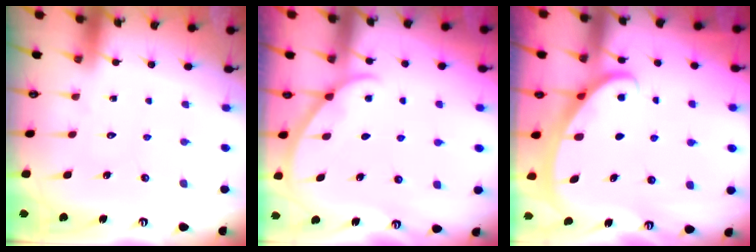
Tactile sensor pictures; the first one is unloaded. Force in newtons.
{"total": 2.6, "press": 2.6, "slide": 0.3}
{"total": 2.5, "press": 2.5, "slide": 0.4}